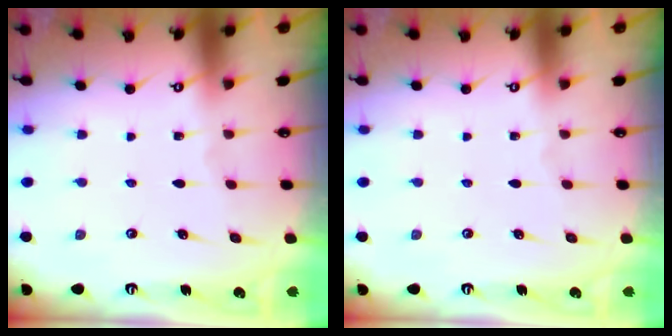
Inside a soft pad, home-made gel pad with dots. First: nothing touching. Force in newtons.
{"total": 0.0}